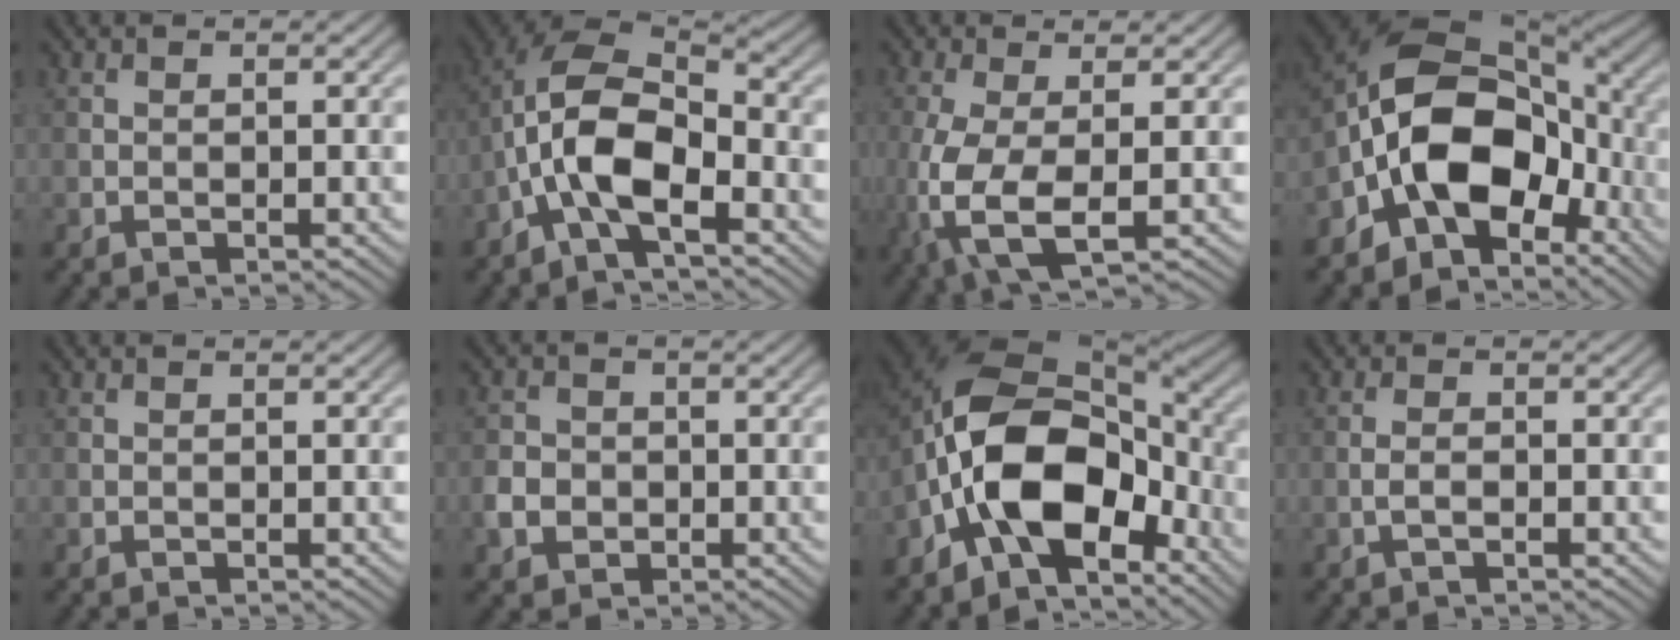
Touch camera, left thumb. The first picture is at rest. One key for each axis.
{"total": 10.6, "fx": -3.7, "fy": 4.9, "fz": 8.6, "tx": -0.174, "ty": 0.009, "tz": -0.083}
{"total": 8.8, "fx": -2.0, "fy": 3.7, "fz": 7.7, "tx": -0.196, "ty": -0.019, "tz": -0.036}
{"total": 13.1, "fx": -4.5, "fy": 8.5, "fz": 9.0, "tx": -0.158, "ty": 0.006, "tz": -0.098}
{"total": 0.0}
{"total": 3.2, "fx": -0.9, "fy": 2.8, "fz": 1.3, "tx": -0.030, "ty": -0.002, "tz": -0.020}
{"total": 13.2, "fx": -5.0, "fy": 7.5, "fz": 9.7, "tx": -0.178, "ty": 0.001, "tz": -0.102}
{"total": 1.5, "fx": -0.6, "fy": 0.4, "fz": 1.3, "tx": -0.027, "ty": 0.003, "tz": -0.015}